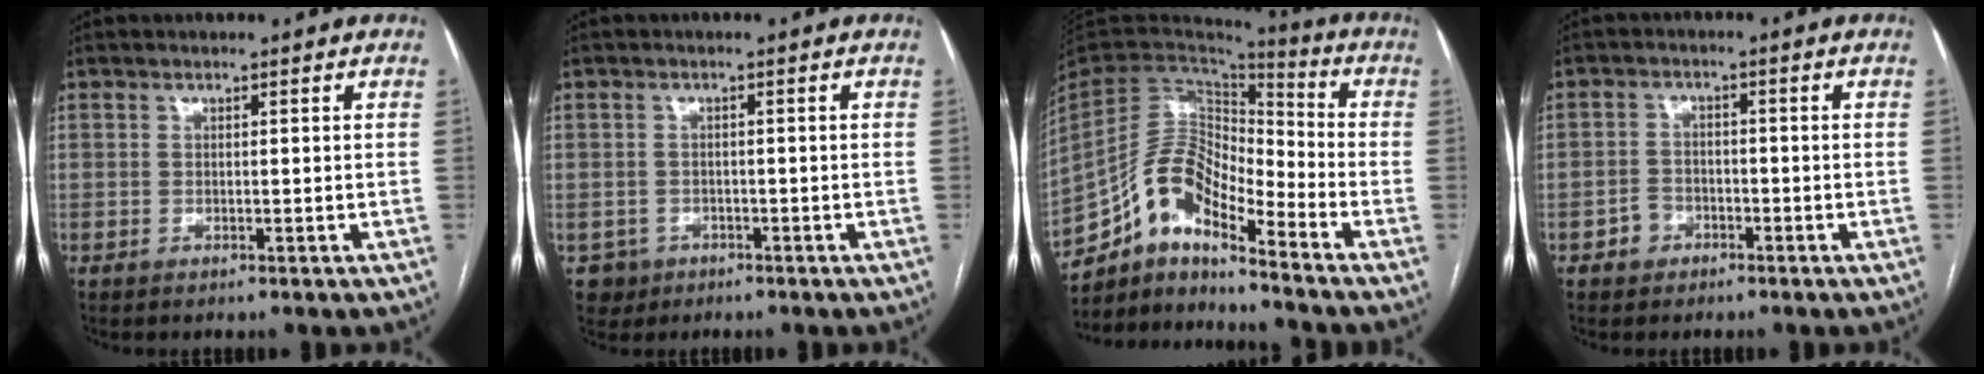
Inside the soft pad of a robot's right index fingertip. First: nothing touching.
{"total": 3.2, "force": [-1.3, 2.9, -0.2], "torque": [0.008, 0.011, -0.020]}
{"total": 13.1, "force": [-9.6, 3.8, 8.1], "torque": [-0.155, 0.034, -0.176]}
{"total": 2.9, "force": [-1.6, 2.4, 0.6], "torque": [-0.008, 0.011, -0.029]}